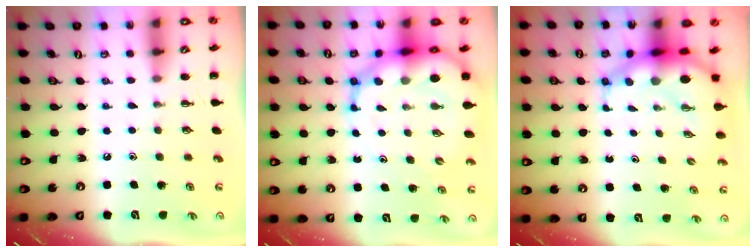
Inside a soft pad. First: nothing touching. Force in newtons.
{"total": 14.5, "press": 13.9, "slide": 4.1}
{"total": 7.2, "press": 7.0, "slide": 1.9}